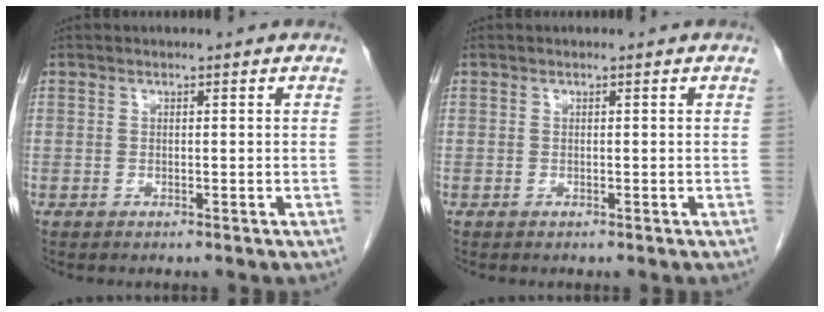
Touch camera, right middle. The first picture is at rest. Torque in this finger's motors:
{"motor_torque": [-0.06, -0.01, 0.00, -0.01]}